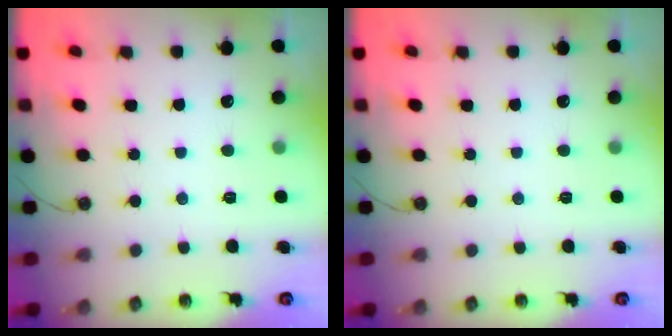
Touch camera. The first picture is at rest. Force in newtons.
{"total": 0.0}